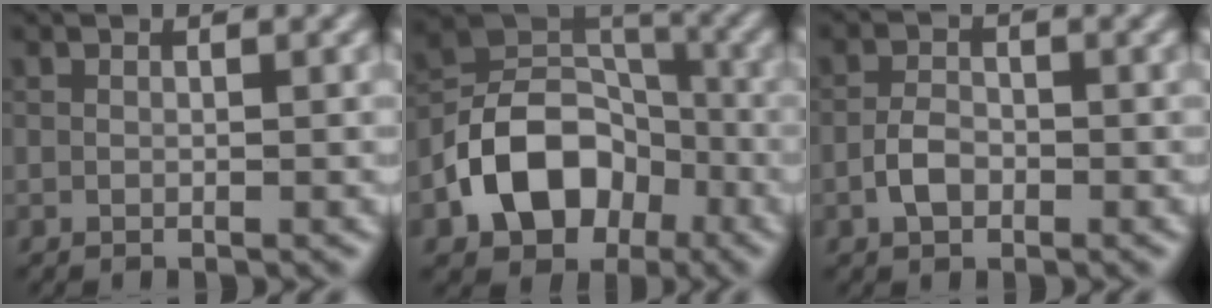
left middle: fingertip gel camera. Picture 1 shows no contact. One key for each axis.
{"total": 9.2, "fx": -3.7, "fy": 6.6, "fz": 5.2, "tx": -0.086, "ty": 0.001, "tz": -0.077}
{"total": 2.2, "fx": -0.9, "fy": 1.4, "fz": 1.5, "tx": -0.029, "ty": 0.005, "tz": -0.022}